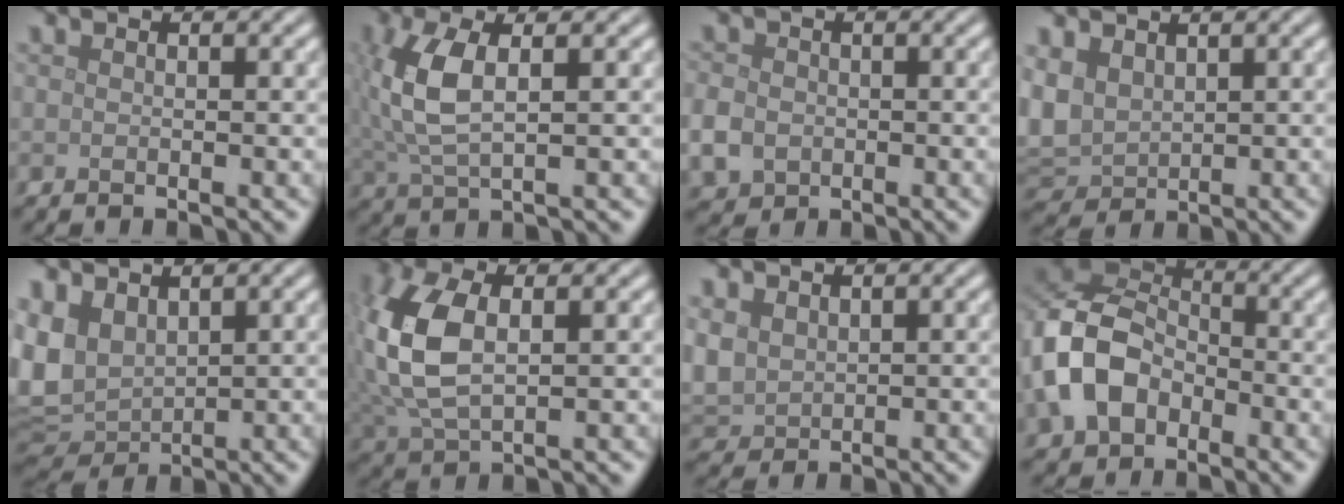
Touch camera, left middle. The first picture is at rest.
{"total": 6.0, "force": [1.1, 2.7, 5.3], "torque": [-0.135, 0.007, 0.019]}
{"total": 3.0, "force": [-0.7, 2.5, 1.4], "torque": [-0.032, -0.004, -0.016]}
{"total": 4.4, "force": [1.3, 3.3, 2.7], "torque": [-0.074, 0.000, 0.027]}
{"total": 7.0, "force": [2.2, 4.7, 4.6], "torque": [-0.140, 0.001, 0.045]}
{"total": 8.3, "force": [1.0, 4.7, 6.8], "torque": [-0.182, 0.003, 0.018]}
{"total": 3.1, "force": [1.3, 2.4, 1.6], "torque": [-0.050, 0.000, 0.028]}
{"total": 8.8, "force": [-2.8, 6.5, 5.2], "torque": [-0.120, 0.003, -0.074]}